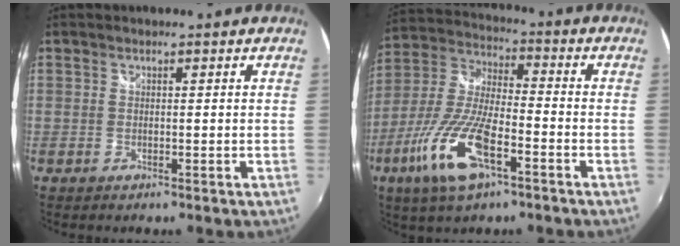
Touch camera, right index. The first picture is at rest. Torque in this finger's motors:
{"motor_torque": [1.24, -0.90, 0.54, 0.21]}